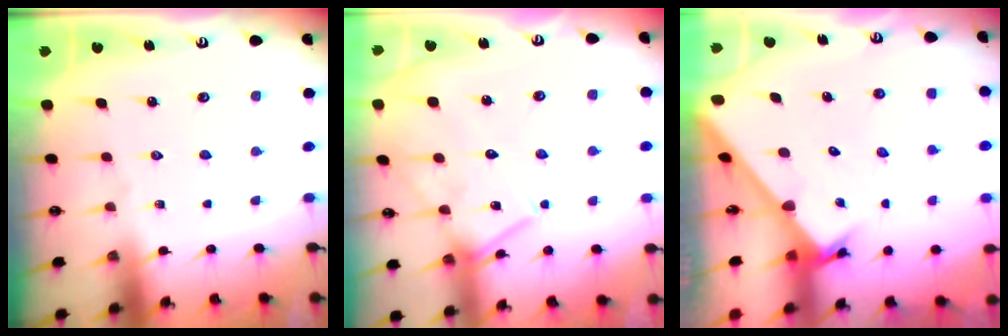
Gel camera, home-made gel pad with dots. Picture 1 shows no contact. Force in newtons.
{"total": 11.8, "press": 11.8, "slide": 0.5}
{"total": 2.7, "press": 2.7, "slide": 0.3}